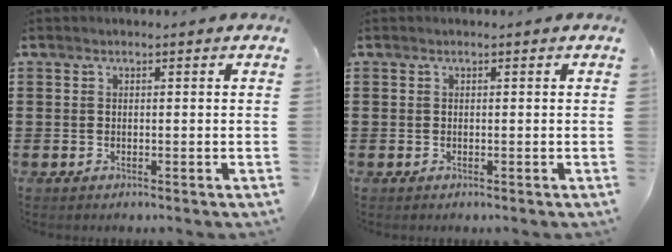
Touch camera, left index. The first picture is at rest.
{"total": 0.0}